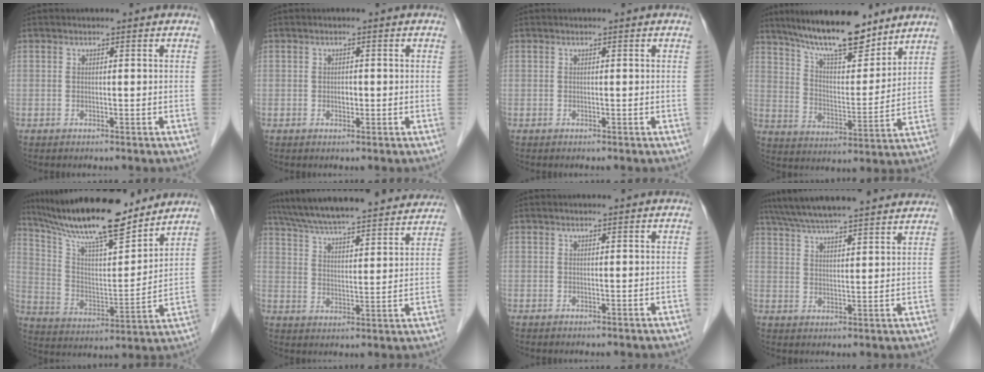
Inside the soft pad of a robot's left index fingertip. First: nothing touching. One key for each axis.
{"total": 1.0, "fx": -0.2, "fy": 0.7, "fz": 0.7, "tx": -0.013, "ty": 0.001, "tz": -0.003}
{"total": 0.0}
{"total": 15.4, "fx": 12.6, "fy": 3.5, "fz": 8.2, "tx": -0.134, "ty": 0.004, "tz": 0.217}
{"total": 19.4, "fx": 16.7, "fy": 2.5, "fz": 9.6, "tx": -0.171, "ty": 0.006, "tz": 0.287}
{"total": 28.3, "fx": 25.6, "fy": 4.3, "fz": 11.4, "tx": -0.192, "ty": -0.003, "tz": 0.344}
{"total": 0.0}
{"total": 21.3, "fx": 18.9, "fy": 2.5, "fz": 9.5, "tx": -0.160, "ty": 0.045, "tz": 0.268}